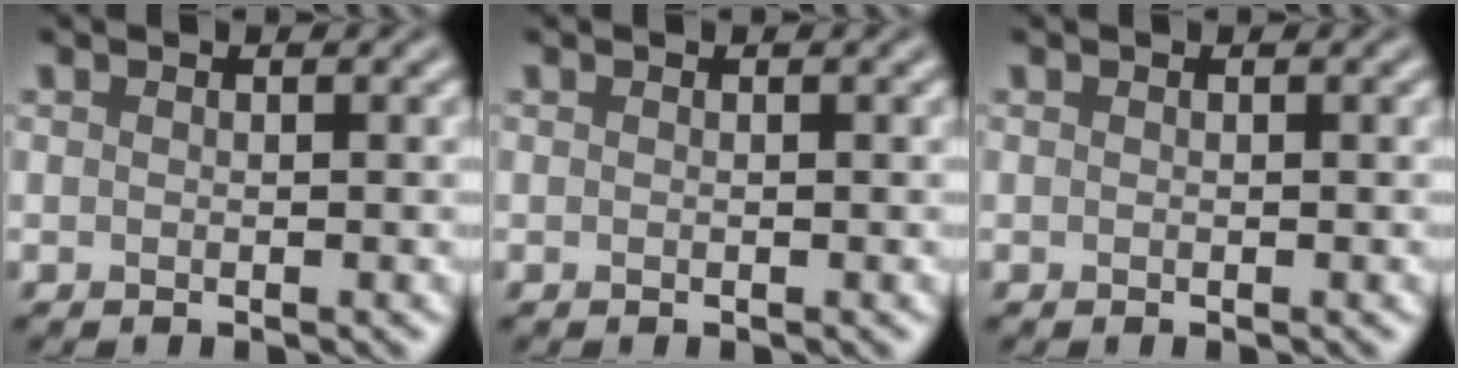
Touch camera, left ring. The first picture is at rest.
{"total": 0.0}
{"total": 0.0}